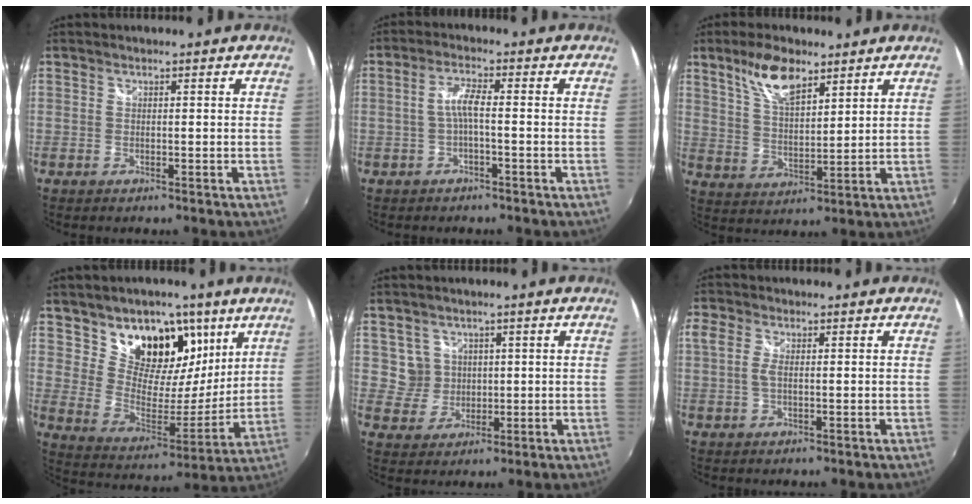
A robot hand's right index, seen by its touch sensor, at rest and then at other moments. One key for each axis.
{"total": 3.4, "fx": -1.1, "fy": 0.3, "fz": 3.2, "tx": -0.069, "ty": 0.006, "tz": -0.020}
{"total": 9.1, "fx": 5.9, "fy": 3.6, "fz": 5.9, "tx": -0.111, "ty": 0.011, "tz": 0.116}
{"total": 17.6, "fx": 9.9, "fy": 11.5, "fz": 8.9, "tx": -0.156, "ty": -0.003, "tz": 0.175}
{"total": 4.6, "fx": 1.8, "fy": 4.3, "fz": 0.2, "tx": 0.000, "ty": 0.009, "tz": 0.039}
{"total": 2.5, "fx": 0.2, "fy": 1.2, "fz": 2.3, "tx": -0.049, "ty": 0.001, "tz": 0.000}